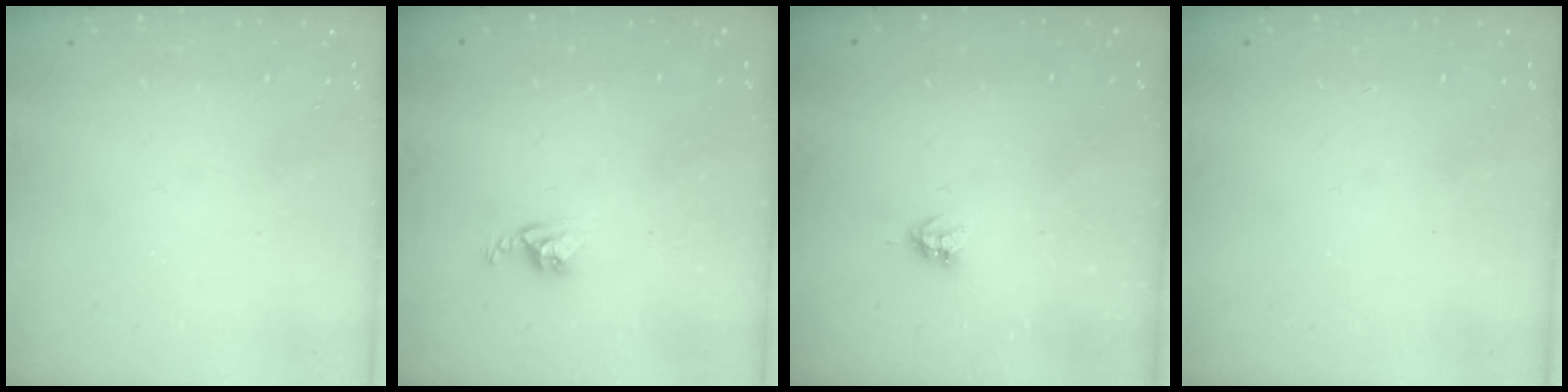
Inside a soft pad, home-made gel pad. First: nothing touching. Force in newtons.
{"total": 3.9, "press": 3.9, "slide": 0.2}
{"total": 3.6, "press": 3.6, "slide": 0.1}
{"total": 1.1, "press": 1.1, "slide": 0.1}